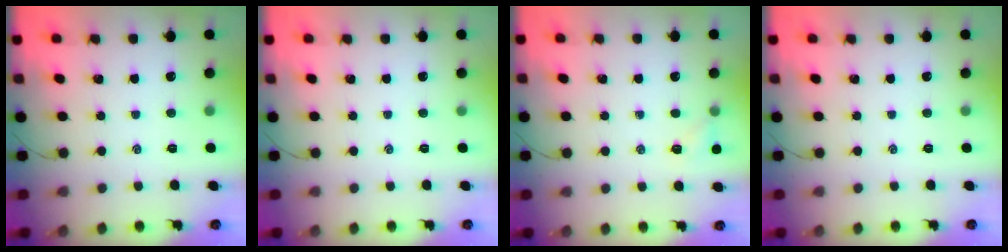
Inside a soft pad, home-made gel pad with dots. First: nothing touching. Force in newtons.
{"total": 0.0}
{"total": 4.8, "press": 4.7, "slide": 1.0}
{"total": 0.0}